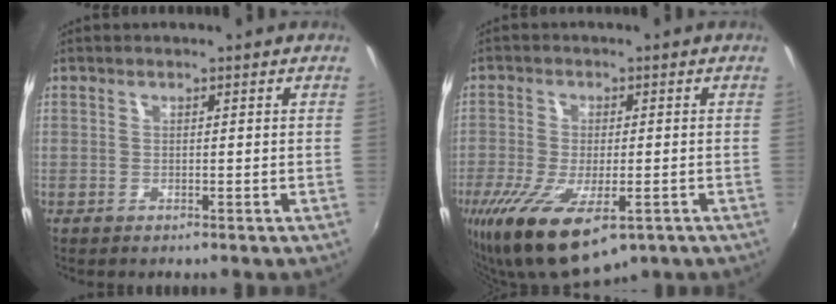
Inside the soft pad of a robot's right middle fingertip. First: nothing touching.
{"total": 14.5, "force": [-7.6, 5.8, 11.0], "torque": [-0.233, -0.059, -0.120]}